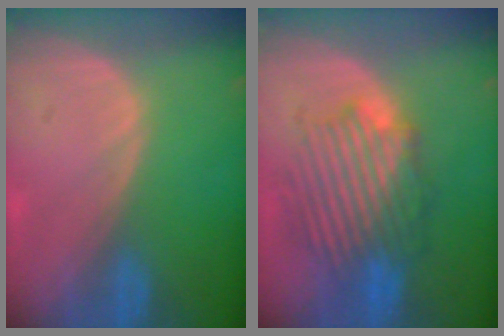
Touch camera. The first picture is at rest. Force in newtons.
{"total": 8.8, "press": 8.7, "slide": 1.5}